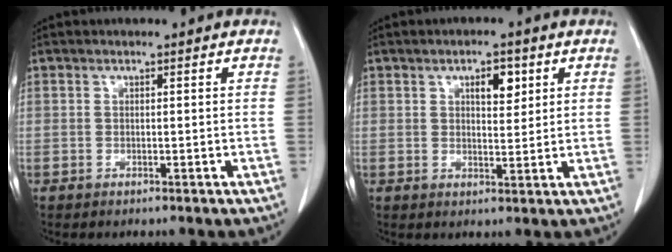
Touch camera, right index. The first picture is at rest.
{"total": 4.1, "force": [1.8, 1.7, 3.2], "torque": [-0.050, 0.000, 0.028]}